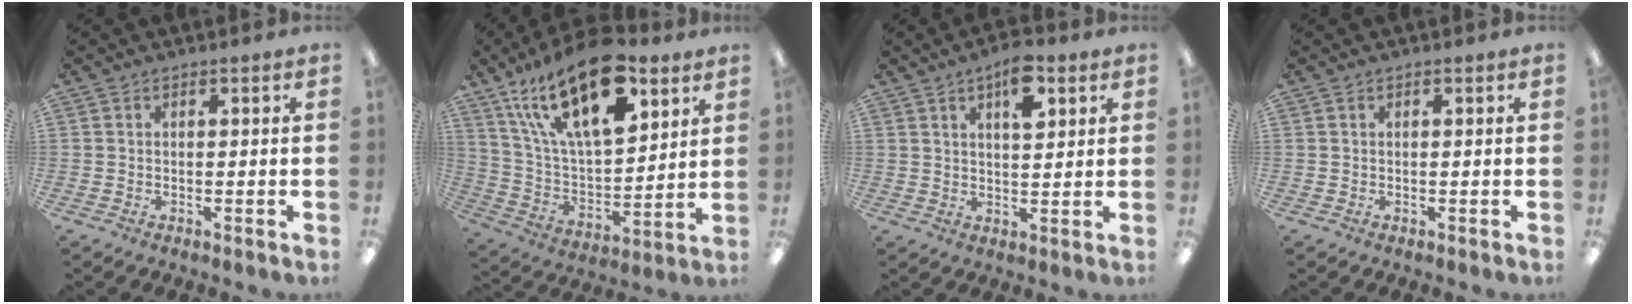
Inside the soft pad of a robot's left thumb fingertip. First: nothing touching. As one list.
[{"total": 24.7, "force": [14.5, 11.1, 16.6], "torque": [-0.308, -0.073, 0.246]}, {"total": 8.5, "force": [4.6, 3.6, 6.2], "torque": [-0.089, -0.015, 0.074]}, {"total": 0.0}]